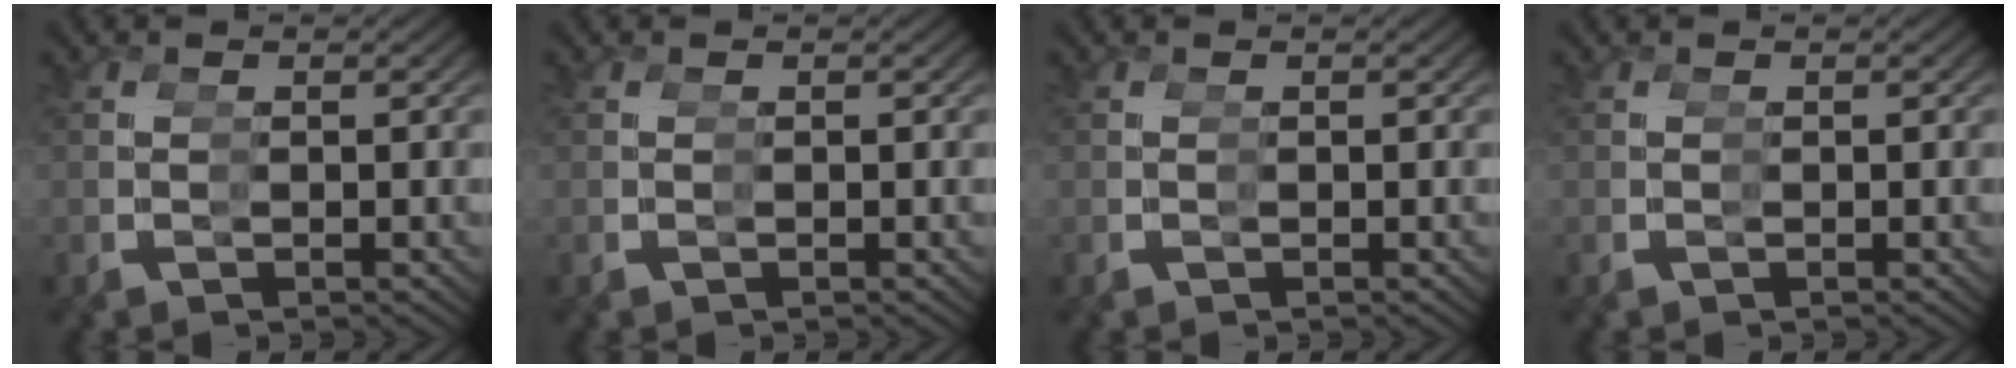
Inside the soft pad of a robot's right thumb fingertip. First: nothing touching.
{"total": 0.0}
{"total": 0.0}
{"total": 0.0}